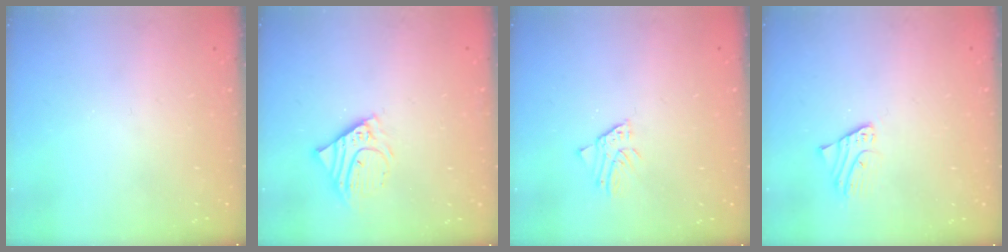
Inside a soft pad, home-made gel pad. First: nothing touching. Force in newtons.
{"total": 7.0, "press": 6.9, "slide": 1.0}
{"total": 2.3, "press": 2.3, "slide": 0.1}
{"total": 2.0, "press": 2.0, "slide": 0.1}